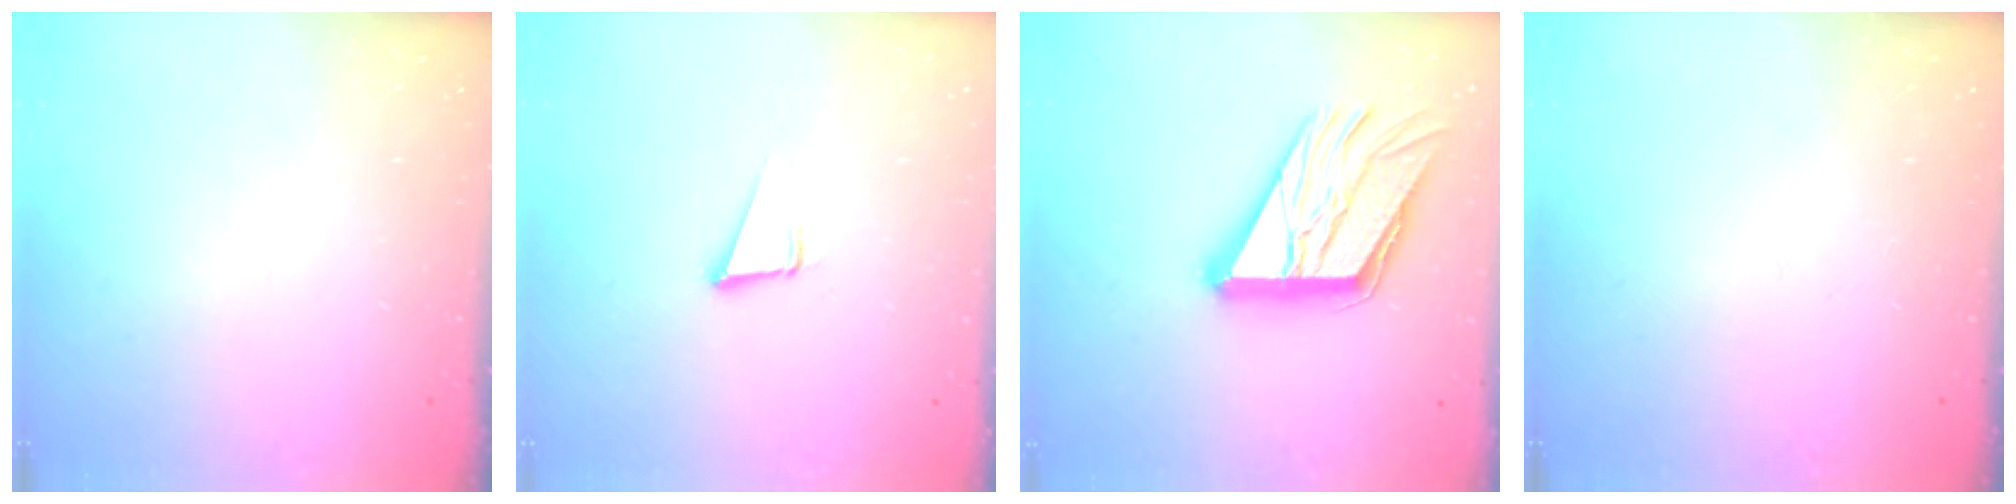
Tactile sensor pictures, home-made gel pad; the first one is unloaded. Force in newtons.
{"total": 3.4, "press": 2.6, "slide": 2.2}
{"total": 18.6, "press": 18.5, "slide": 2.2}
{"total": 0.0}